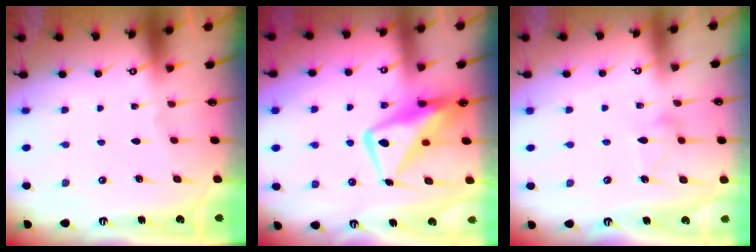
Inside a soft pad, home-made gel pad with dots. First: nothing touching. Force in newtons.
{"total": 14.0, "press": 13.9, "slide": 1.4}
{"total": 7.5, "press": 7.5, "slide": 0.4}